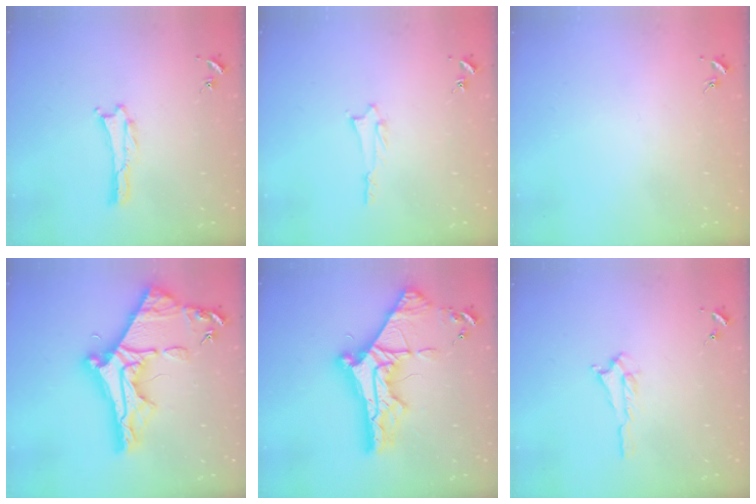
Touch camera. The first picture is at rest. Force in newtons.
{"total": 1.4, "press": 1.4, "slide": 0.2}
{"total": 0.0}
{"total": 11.4, "press": 11.3, "slide": 1.0}
{"total": 10.8, "press": 10.7, "slide": 1.2}
{"total": 0.7, "press": 0.7, "slide": 0.2}